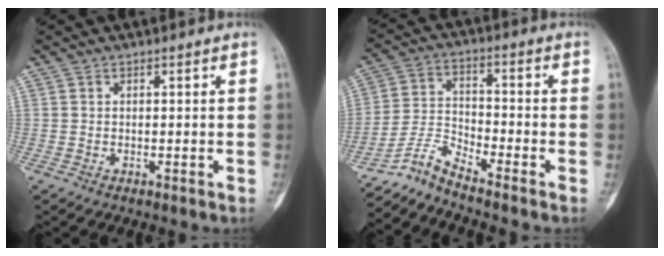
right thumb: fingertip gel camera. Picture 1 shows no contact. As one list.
[{"total": 5.6, "force": [-5.5, -0.6, 1.2], "torque": [-0.037, 0.038, -0.114]}]